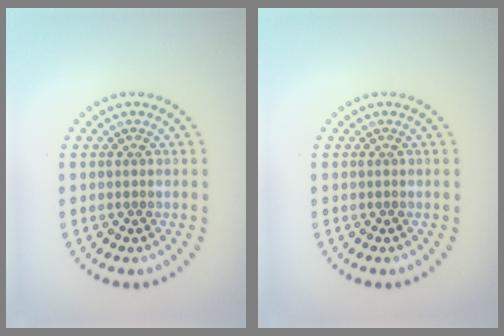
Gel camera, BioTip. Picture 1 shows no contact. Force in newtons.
{"total": 0.0}